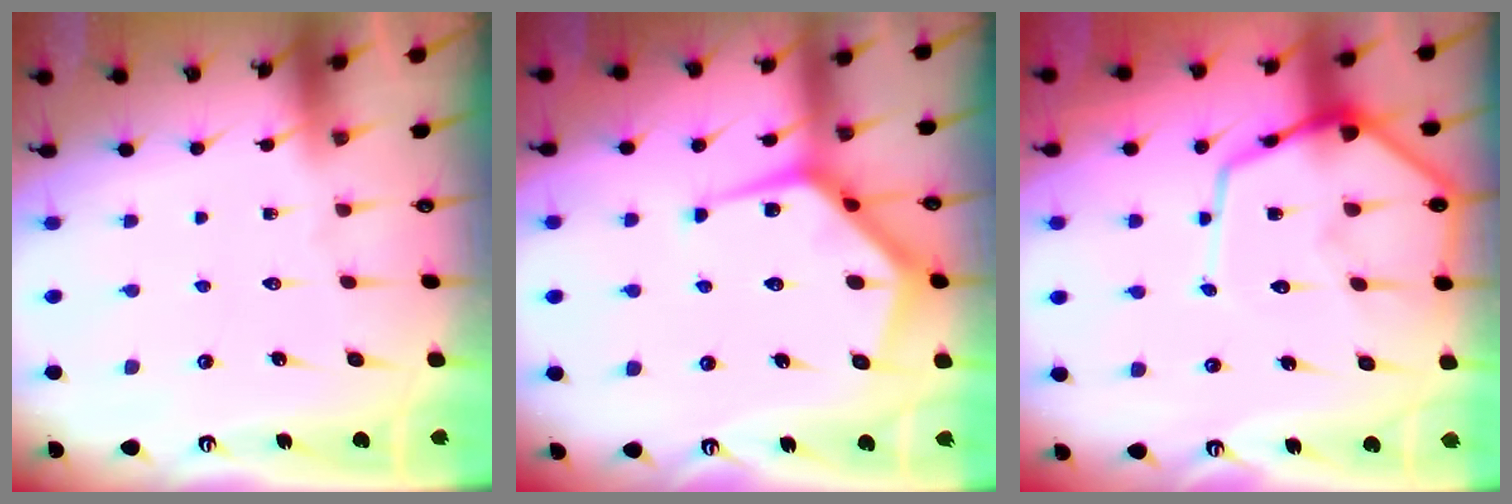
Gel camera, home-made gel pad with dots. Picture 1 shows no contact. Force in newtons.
{"total": 11.7, "press": 11.6, "slide": 0.8}
{"total": 14.3, "press": 14.2, "slide": 1.4}